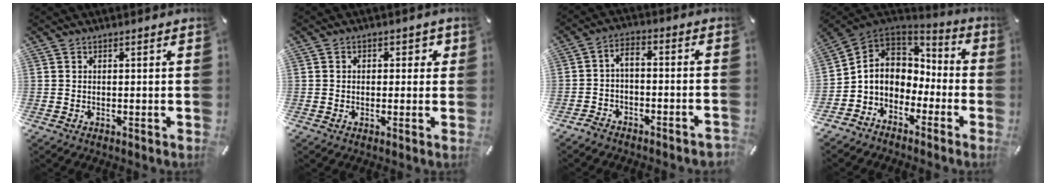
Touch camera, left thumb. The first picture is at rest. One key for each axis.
{"total": 2.6, "fx": -0.7, "fy": 2.0, "fz": 1.4, "tx": -0.011, "ty": 0.006, "tz": -0.020}
{"total": 4.5, "fx": -3.2, "fy": 1.8, "fz": 2.6, "tx": -0.043, "ty": 0.008, "tz": -0.061}
{"total": 7.4, "fx": -1.6, "fy": 6.8, "fz": 2.3, "tx": -0.074, "ty": -0.003, "tz": -0.029}